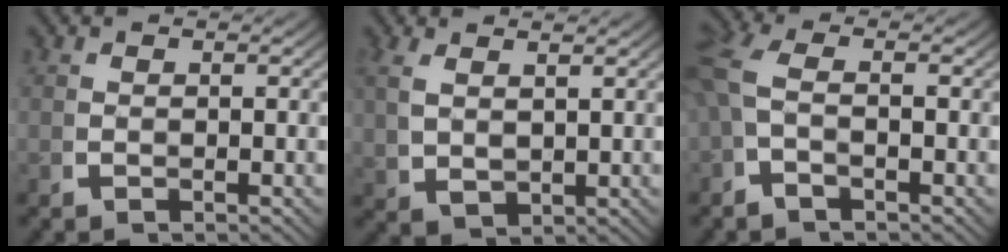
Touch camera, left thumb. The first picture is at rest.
{"total": 2.6, "force": [1.6, 1.3, 1.6], "torque": [-0.034, -0.009, 0.048]}
{"total": 2.9, "force": [-0.1, 1.7, 2.4], "torque": [-0.063, -0.002, -0.004]}